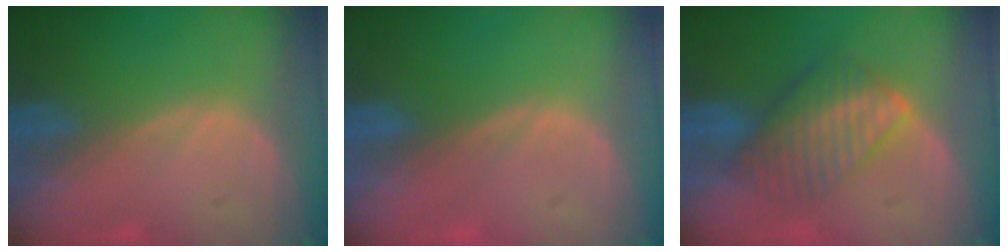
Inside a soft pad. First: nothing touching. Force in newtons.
{"total": 0.0}
{"total": 6.6, "press": 6.5, "slide": 1.3}